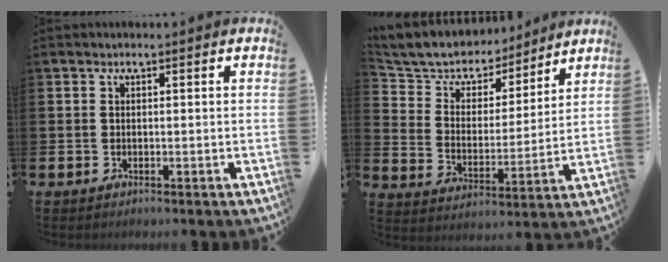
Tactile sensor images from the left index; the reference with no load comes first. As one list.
[{"total": 8.3, "force": [7.6, 3.1, 1.0], "torque": [-0.073, -0.051, 0.138]}]